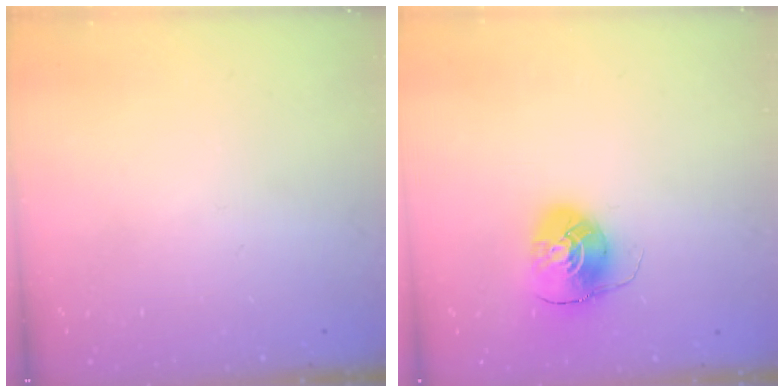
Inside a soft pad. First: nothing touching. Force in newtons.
{"total": 8.5, "press": 8.5, "slide": 0.1}